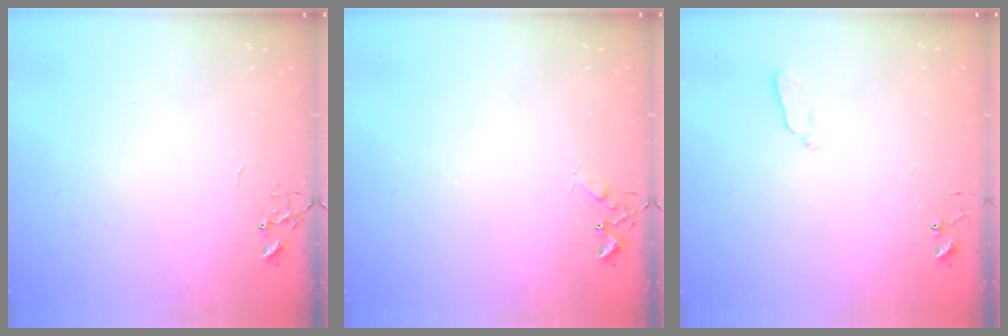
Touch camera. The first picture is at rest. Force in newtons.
{"total": 6.1, "press": 6.0, "slide": 0.8}
{"total": 4.7, "press": 4.6, "slide": 0.9}